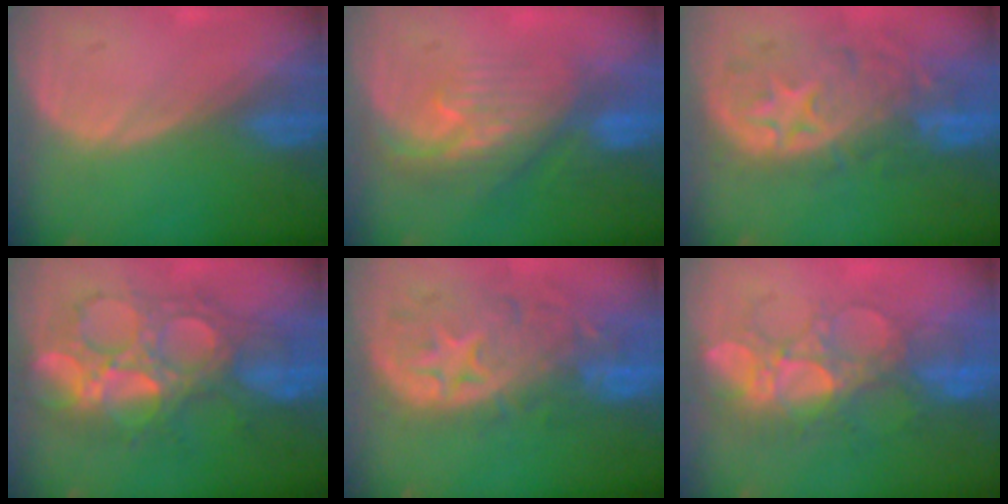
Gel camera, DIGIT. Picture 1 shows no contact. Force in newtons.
{"total": 7.9, "press": 7.4, "slide": 2.9}
{"total": 11.1, "press": 9.8, "slide": 5.2}
{"total": 10.3, "press": 10.2, "slide": 0.6}
{"total": 11.9, "press": 10.1, "slide": 6.3}
{"total": 8.7, "press": 8.3, "slide": 2.4}